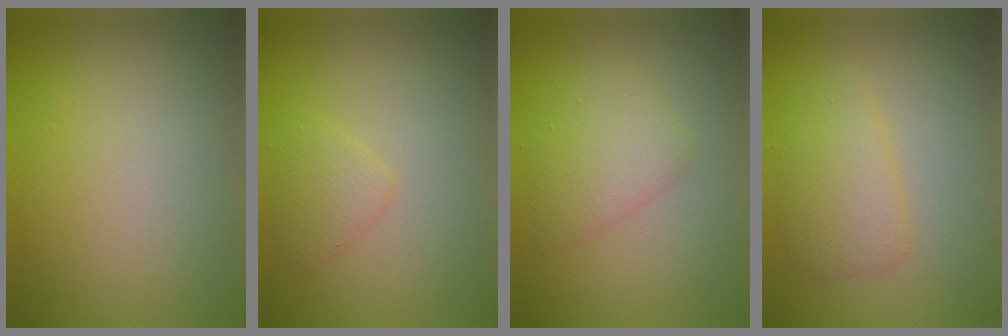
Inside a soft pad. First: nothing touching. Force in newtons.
{"total": 1.7, "press": 1.7, "slide": 0.2}
{"total": 2.9, "press": 2.9, "slide": 0.0}
{"total": 2.8, "press": 2.8, "slide": 0.1}